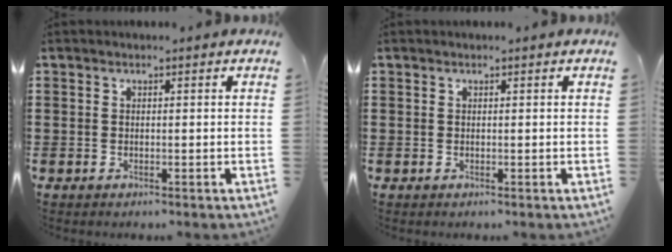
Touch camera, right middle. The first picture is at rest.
{"total": 0.0}